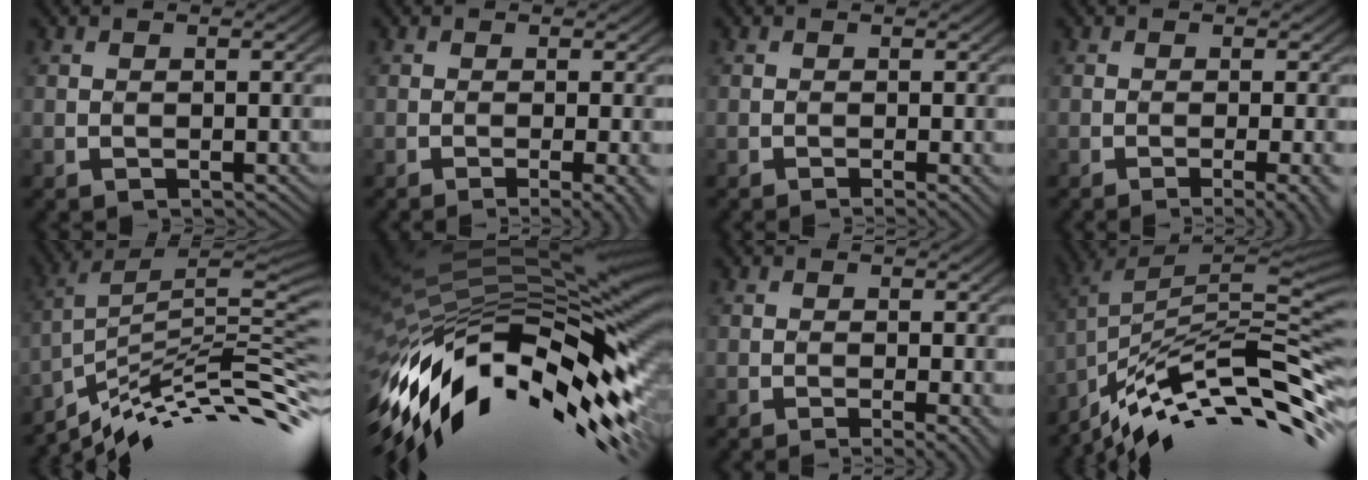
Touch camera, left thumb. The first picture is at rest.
{"total": 3.9, "force": [-1.7, 0.7, 3.4], "torque": [-0.041, 0.007, -0.029]}
{"total": 2.0, "force": [-1.0, 0.2, 1.7], "torque": [-0.022, 0.002, -0.017]}
{"total": 4.8, "force": [-2.2, 1.0, 4.1], "torque": [-0.049, 0.007, -0.033]}
{"total": 11.7, "force": [-6.4, 2.7, 9.4], "torque": [-0.180, 0.013, -0.106]}
{"total": 18.1, "force": [-5.7, 6.9, 15.8], "torque": [-0.317, -0.018, -0.102]}
{"total": 2.8, "force": [-1.2, 0.4, 2.5], "torque": [-0.031, 0.002, -0.021]}
{"total": 12.9, "force": [-7.6, 2.9, 10.0], "torque": [-0.204, 0.015, -0.127]}